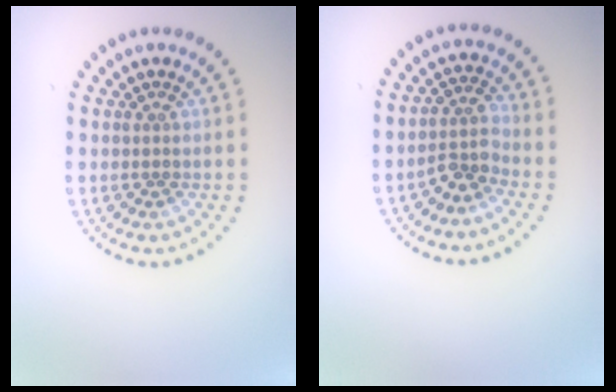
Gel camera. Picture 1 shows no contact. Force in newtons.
{"total": 2.7, "press": 2.0, "slide": 1.8}